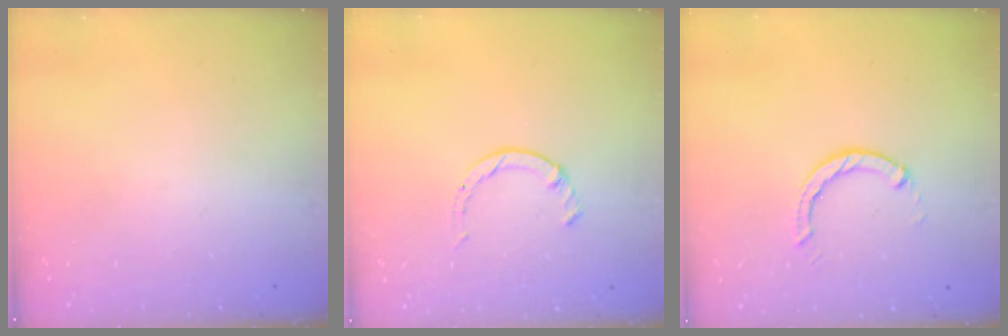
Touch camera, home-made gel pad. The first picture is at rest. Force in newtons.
{"total": 1.7, "press": 1.7, "slide": 0.2}
{"total": 2.9, "press": 2.9, "slide": 0.4}